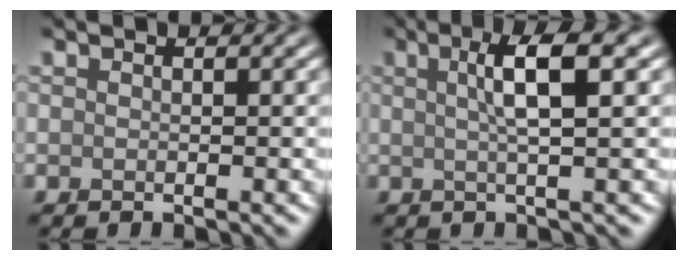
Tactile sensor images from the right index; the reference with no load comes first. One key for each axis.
{"total": 4.5, "fx": 1.2, "fy": 0.8, "fz": 4.3, "tx": -0.065, "ty": 0.009, "tz": 0.016}